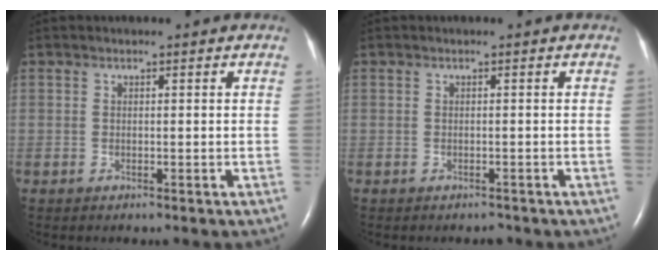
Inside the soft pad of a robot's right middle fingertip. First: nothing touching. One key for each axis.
{"total": 0.8, "fx": -0.7, "fy": 0.3, "fz": 0.1, "tx": -0.004, "ty": -0.001, "tz": -0.009}